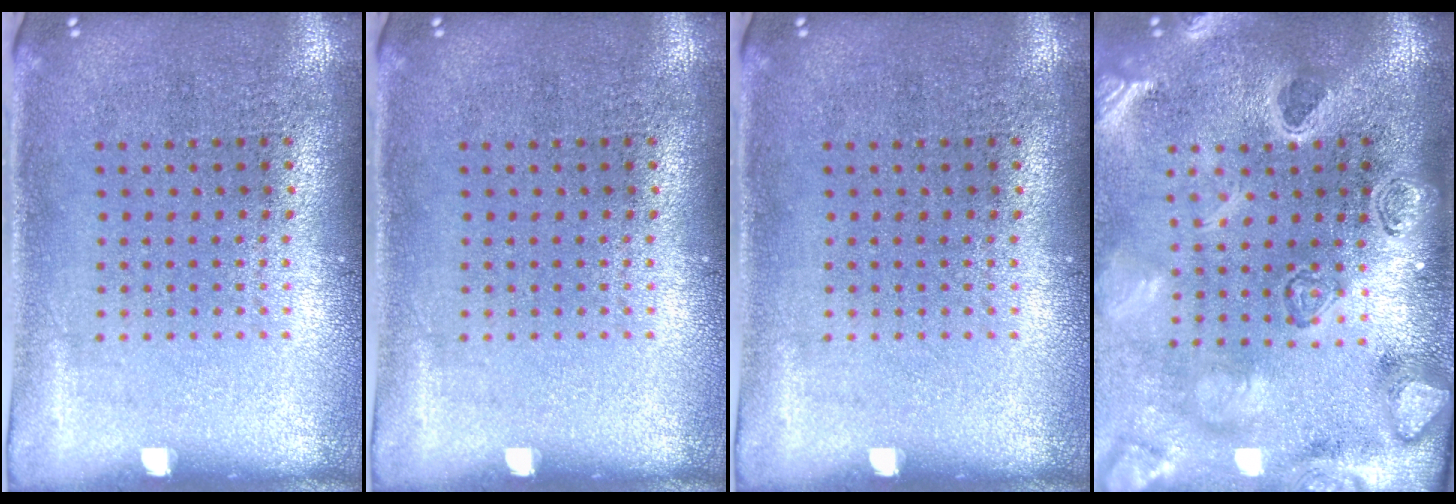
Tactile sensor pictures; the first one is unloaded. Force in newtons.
{"total": 0.0}
{"total": 0.0}
{"total": 4.2, "press": 3.3, "slide": 2.6}